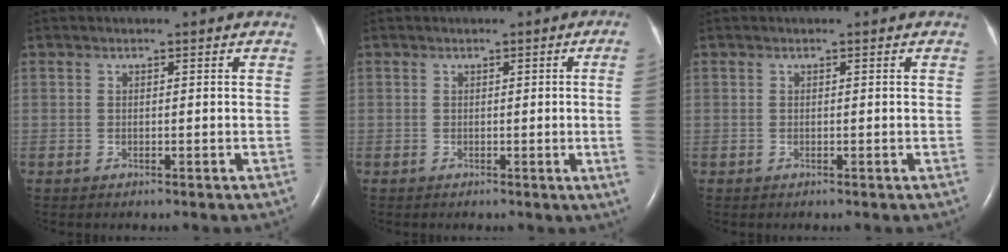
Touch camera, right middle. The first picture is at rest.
{"total": 3.6, "force": [-0.2, -1.5, 3.3], "torque": [-0.041, -0.006, -0.002]}
{"total": 0.0}